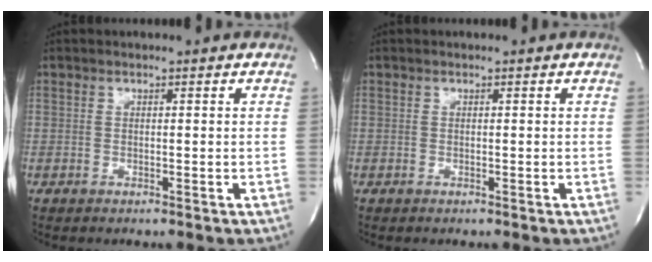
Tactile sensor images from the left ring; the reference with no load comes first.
{"total": 0.0}